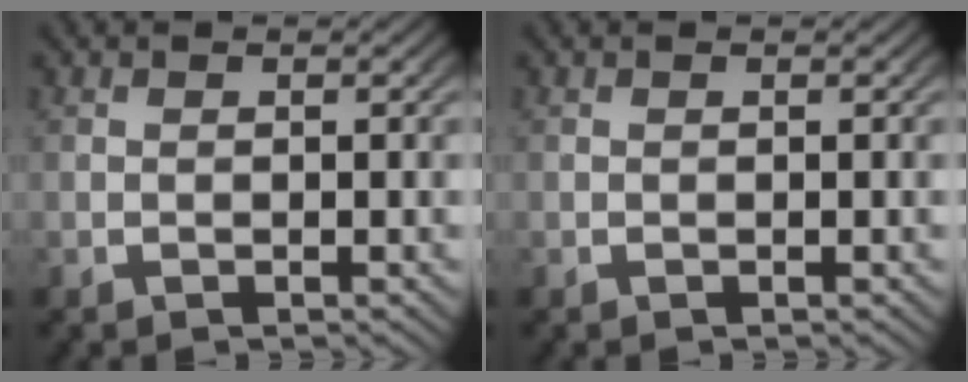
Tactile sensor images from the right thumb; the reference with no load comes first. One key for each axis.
{"total": 0.0}